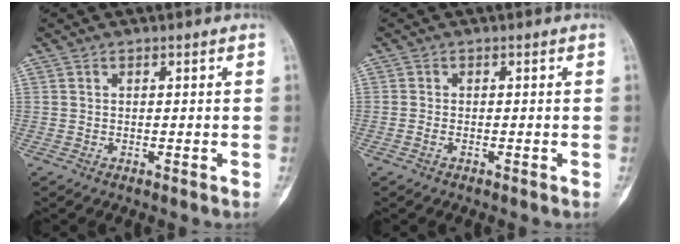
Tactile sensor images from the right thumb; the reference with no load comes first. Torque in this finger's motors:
{"motor_torque": [-0.52, -0.28, -0.11, 0.01, -0.04]}